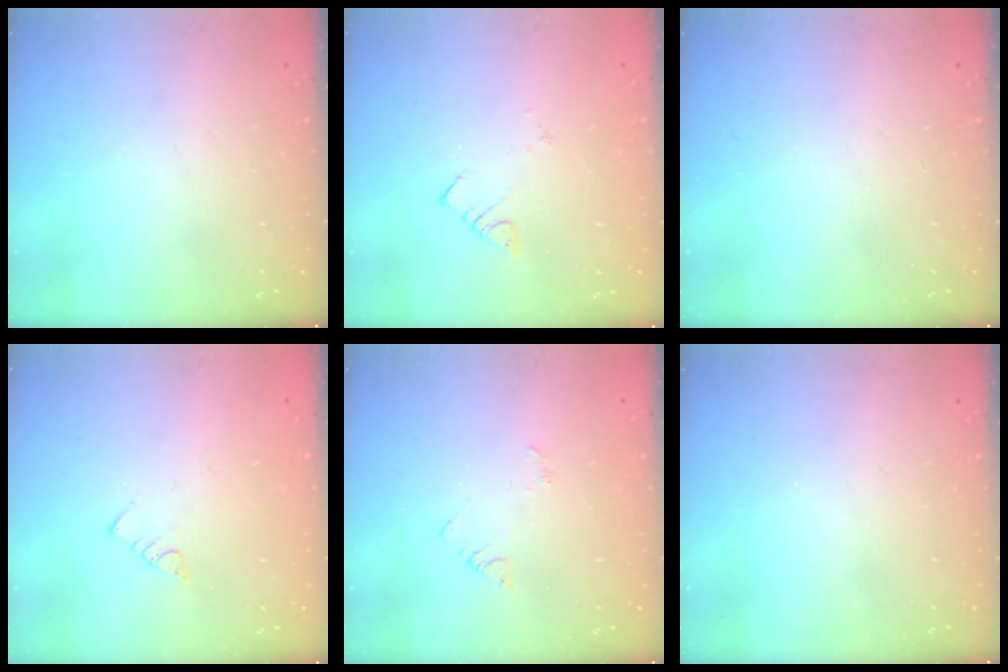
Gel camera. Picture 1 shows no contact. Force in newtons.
{"total": 1.9, "press": 1.9, "slide": 0.1}
{"total": 0.0}
{"total": 3.0, "press": 3.0, "slide": 0.2}
{"total": 2.9, "press": 2.9, "slide": 0.3}
{"total": 0.0}